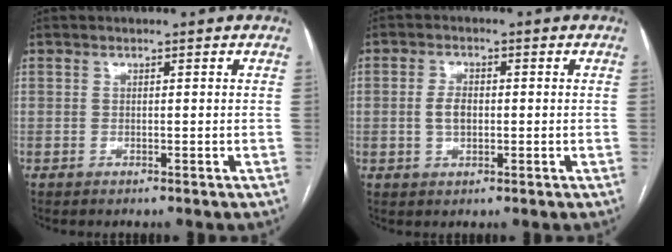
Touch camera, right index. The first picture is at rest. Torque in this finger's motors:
{"motor_torque": [0.40, -0.11, 0.08, 0.02]}